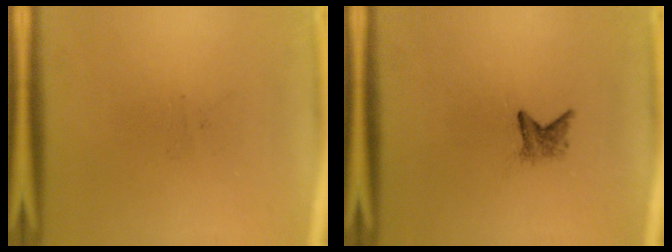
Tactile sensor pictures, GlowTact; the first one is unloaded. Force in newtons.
{"total": 1.8}